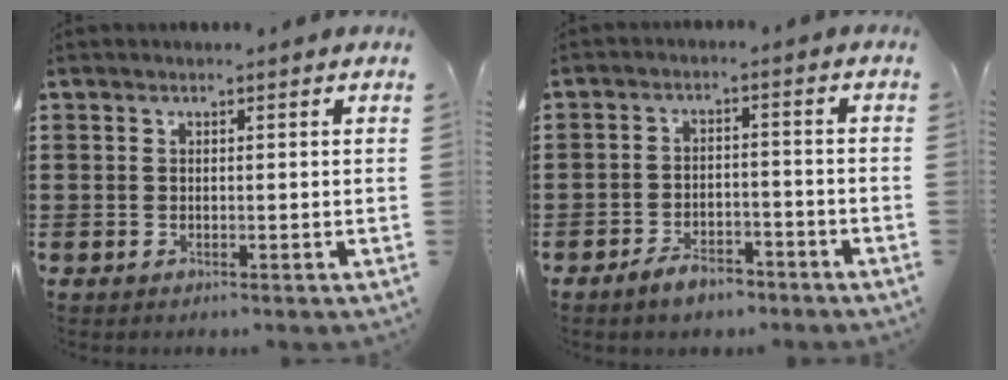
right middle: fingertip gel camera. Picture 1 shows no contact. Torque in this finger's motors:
{"motor_torque": [2.14, 0.00, 0.08, 0.07]}